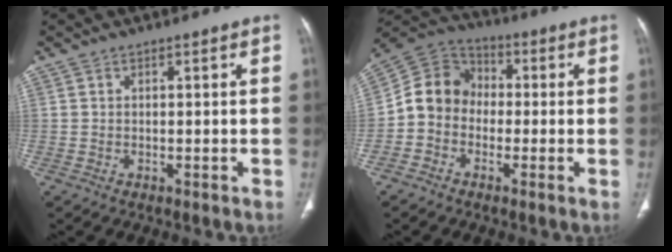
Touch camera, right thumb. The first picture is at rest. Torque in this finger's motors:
{"motor_torque": [-0.13, 0.48, 0.58, -0.78, 0.06]}